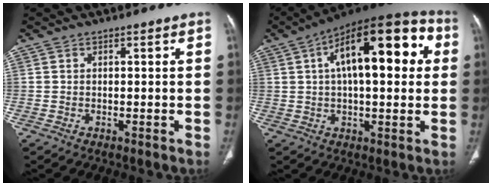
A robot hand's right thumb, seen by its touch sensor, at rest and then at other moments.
{"total": 22.2, "force": [5.4, 9.3, 19.3], "torque": [-0.271, 0.031, 0.072]}